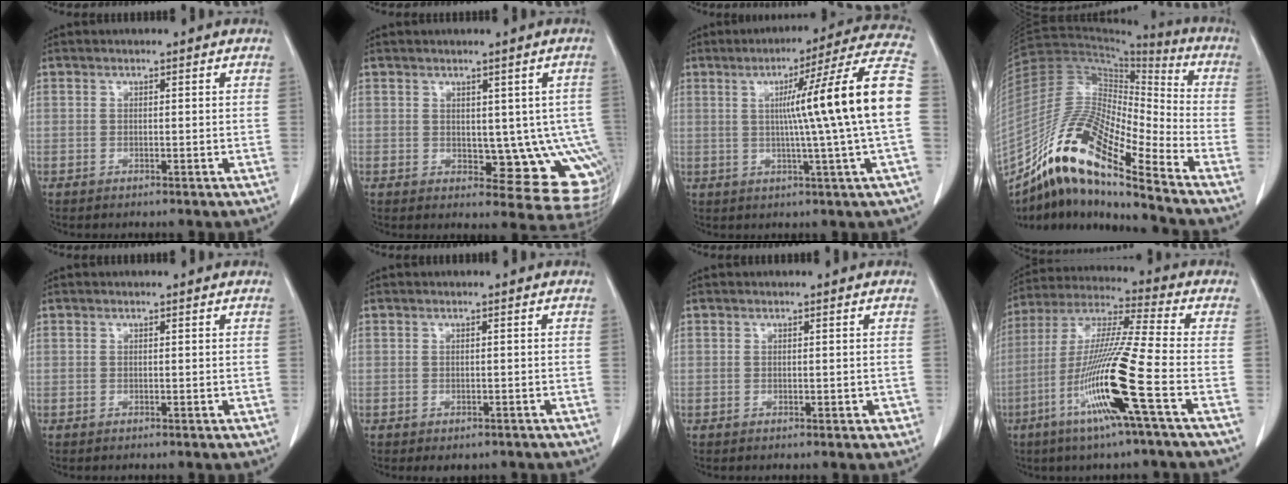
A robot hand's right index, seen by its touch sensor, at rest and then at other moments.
{"total": 10.1, "force": [-0.2, 4.9, 8.8], "torque": [-0.085, -0.001, 0.009]}
{"total": 17.5, "force": [0.8, -2.8, 17.2], "torque": [-0.226, 0.011, 0.002]}
{"total": 18.9, "force": [-13.5, 2.2, 13.0], "torque": [-0.262, 0.000, -0.248]}
{"total": 0.0}
{"total": 3.4, "force": [-2.8, 1.6, 1.0], "torque": [-0.006, 0.002, -0.031]}
{"total": 1.2, "force": [-0.3, 0.8, 0.9], "torque": [-0.009, 0.005, 0.001]}
{"total": 16.2, "force": [-6.2, -1.3, 14.9], "torque": [-0.304, -0.020, -0.124]}